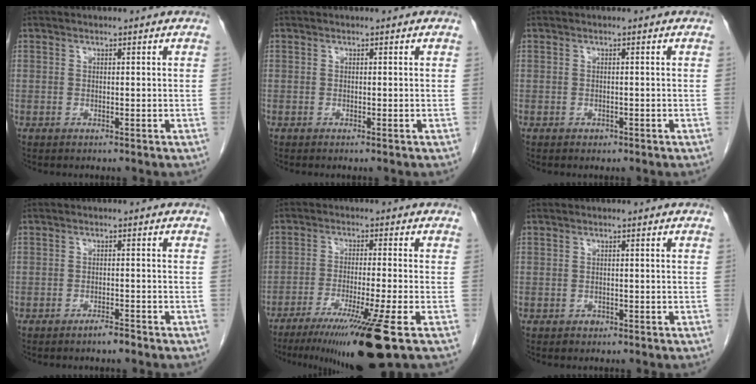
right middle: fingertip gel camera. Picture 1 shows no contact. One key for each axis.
{"total": 0.0}
{"total": 0.6, "fx": -0.4, "fy": 0.4, "fz": 0.2, "tx": -0.005, "ty": 0.001, "tz": -0.006}
{"total": 1.9, "fx": -1.6, "fy": 0.1, "fz": 1.0, "tx": -0.018, "ty": -0.001, "tz": -0.027}
{"total": 13.4, "fx": -8.6, "fy": -1.4, "fz": 10.2, "tx": -0.164, "ty": -0.045, "tz": -0.141}
{"total": 0.8, "fx": -0.5, "fy": 0.6, "fz": 0.1, "tx": -0.005, "ty": 0.002, "tz": -0.007}